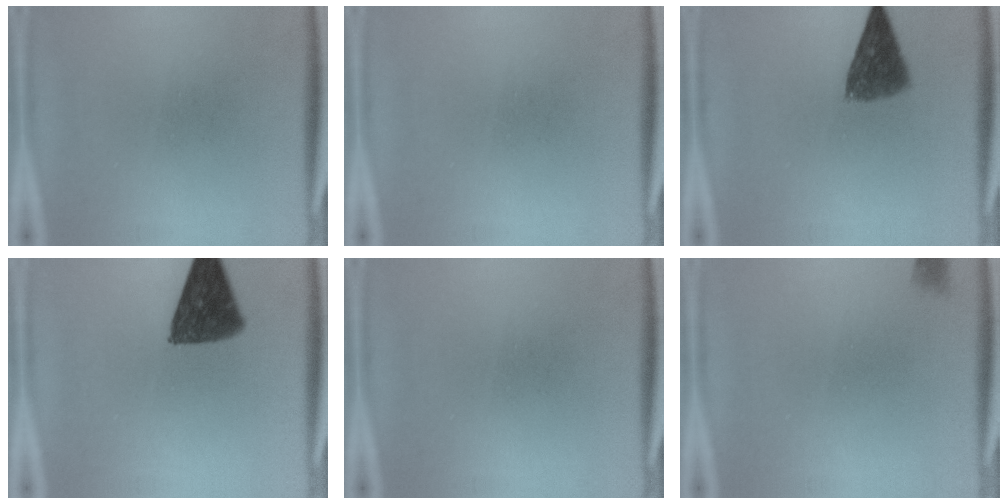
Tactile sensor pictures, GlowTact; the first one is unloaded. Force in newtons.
{"total": 0.0}
{"total": 7.2}
{"total": 11.3}
{"total": 0.0}
{"total": 1.1}